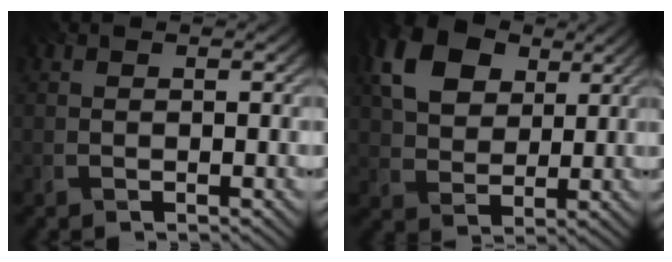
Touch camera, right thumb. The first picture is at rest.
{"total": 10.5, "force": [4.3, 7.0, 6.5], "torque": [-0.153, 0.021, 0.057]}